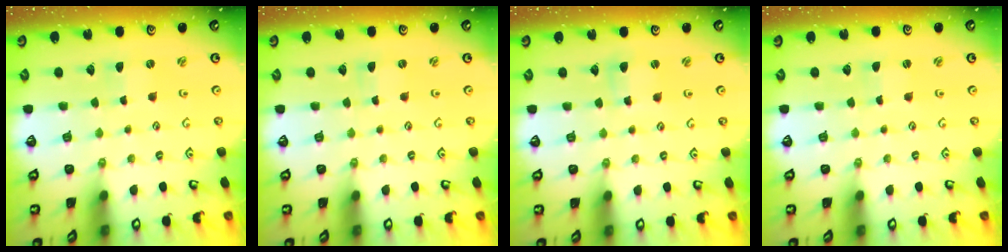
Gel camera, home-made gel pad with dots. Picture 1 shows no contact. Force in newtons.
{"total": 0.0}
{"total": 2.5, "press": 2.5, "slide": 0.3}
{"total": 0.0}